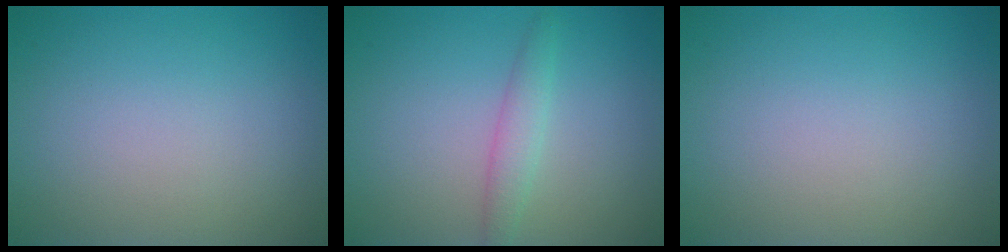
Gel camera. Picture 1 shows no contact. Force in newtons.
{"total": 1.9, "press": 1.9, "slide": 0.1}
{"total": 0.0}